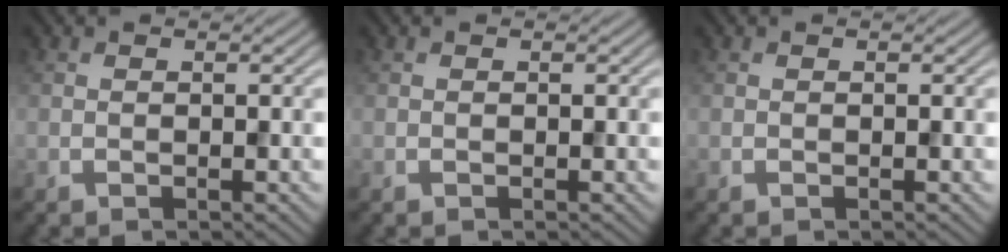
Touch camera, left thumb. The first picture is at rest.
{"total": 0.0}
{"total": 0.0}